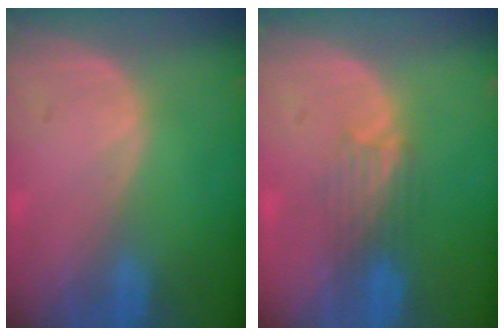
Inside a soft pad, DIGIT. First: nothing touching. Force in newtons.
{"total": 3.4, "press": 3.3, "slide": 0.5}